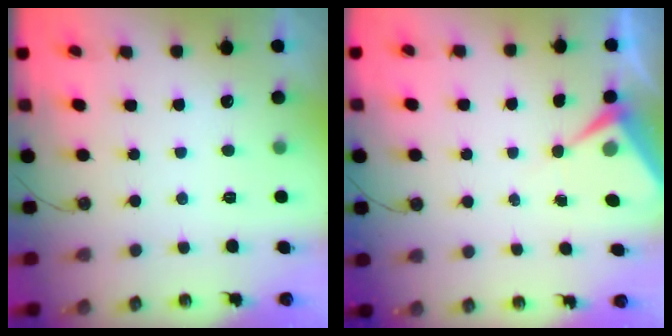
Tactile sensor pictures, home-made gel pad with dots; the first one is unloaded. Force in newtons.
{"total": 6.1, "press": 6.1, "slide": 0.5}